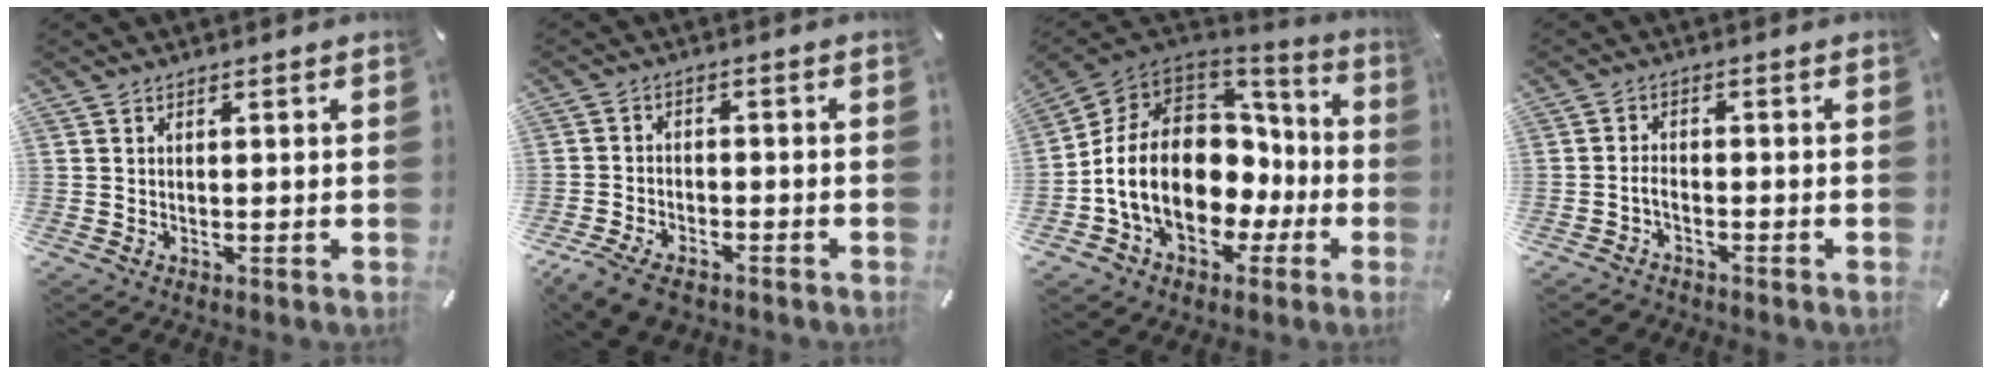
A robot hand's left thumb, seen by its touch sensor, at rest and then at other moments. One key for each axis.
{"total": 6.3, "fx": -4.5, "fy": 3.2, "fz": 2.8, "tx": -0.067, "ty": 0.015, "tz": -0.088}
{"total": 18.1, "fx": -1.9, "fy": 13.9, "fz": 11.3, "tx": -0.242, "ty": 0.004, "tz": -0.024}
{"total": 2.7, "fx": -1.6, "fy": 1.5, "fz": 1.5, "tx": -0.036, "ty": 0.007, "tz": -0.034}